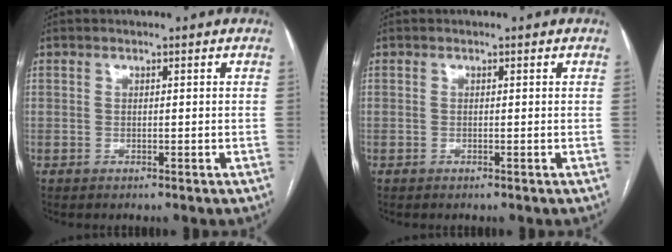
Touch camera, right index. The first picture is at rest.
{"total": 0.0}